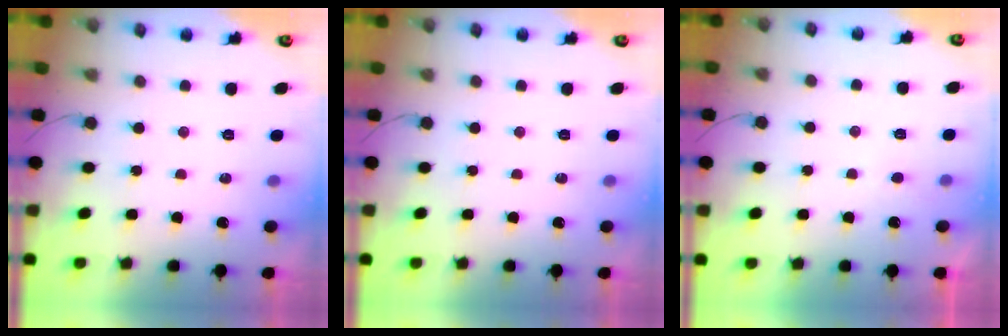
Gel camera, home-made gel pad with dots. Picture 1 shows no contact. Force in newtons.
{"total": 0.0}
{"total": 1.4, "press": 1.4, "slide": 0.2}